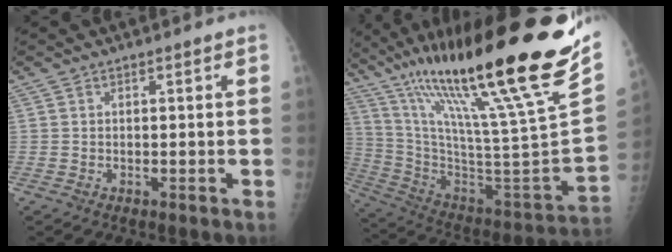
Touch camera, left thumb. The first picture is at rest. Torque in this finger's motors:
{"motor_torque": [2.00, -0.48, 2.53, -0.25, 0.73]}